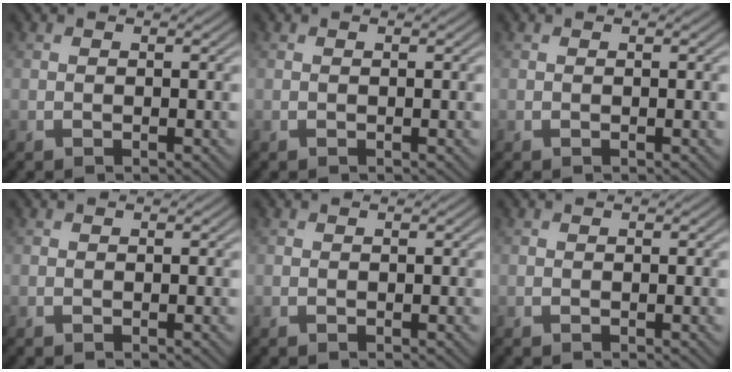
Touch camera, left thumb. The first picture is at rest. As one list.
[{"total": 0.0}, {"total": 0.0}, {"total": 0.0}, {"total": 0.0}, {"total": 0.0}]